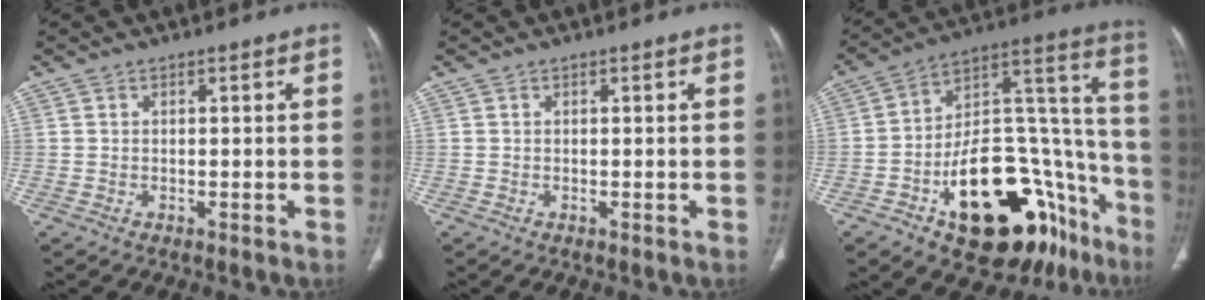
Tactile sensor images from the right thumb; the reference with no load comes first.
{"total": 0.0}
{"total": 32.3, "force": [-15.5, 16.3, 23.1], "torque": [-0.240, 0.112, -0.219]}